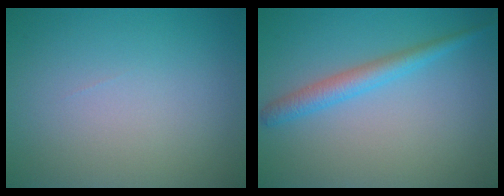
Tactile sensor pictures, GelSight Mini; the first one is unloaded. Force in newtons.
{"total": 2.6, "press": 2.6, "slide": 0.2}